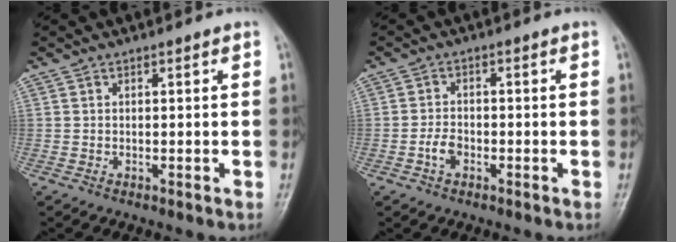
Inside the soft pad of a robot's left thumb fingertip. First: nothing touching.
{"total": 3.0, "force": [-1.3, 1.9, 2.0], "torque": [-0.034, 0.013, -0.027]}